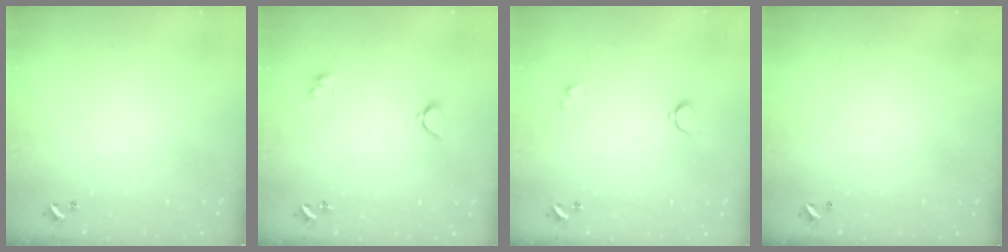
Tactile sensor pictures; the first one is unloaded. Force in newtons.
{"total": 2.3, "press": 2.3, "slide": 0.3}
{"total": 1.5, "press": 1.4, "slide": 0.3}
{"total": 2.8, "press": 2.8, "slide": 0.1}